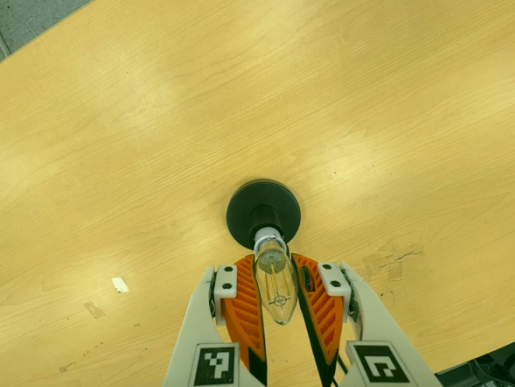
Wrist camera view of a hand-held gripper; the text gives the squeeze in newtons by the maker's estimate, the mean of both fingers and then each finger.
{"total": 14.3, "left": 14.2, "right": 14.4}